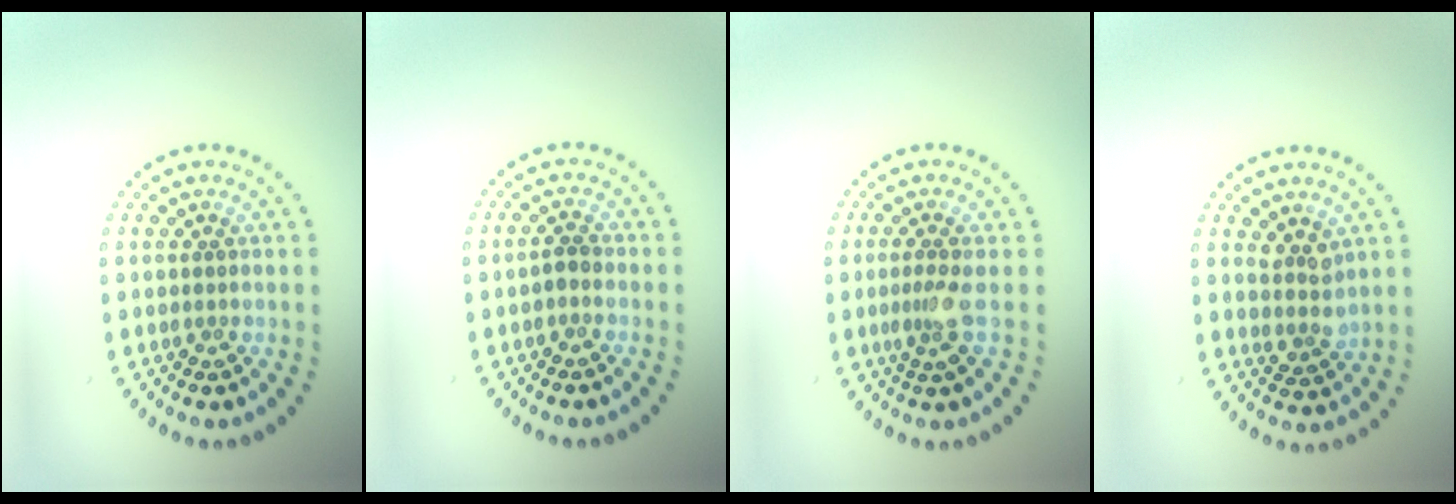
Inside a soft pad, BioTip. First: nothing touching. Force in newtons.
{"total": 0.8, "press": 0.8, "slide": 0.3}
{"total": 2.0, "press": 1.5, "slide": 1.3}
{"total": 2.1, "press": 1.6, "slide": 1.4}